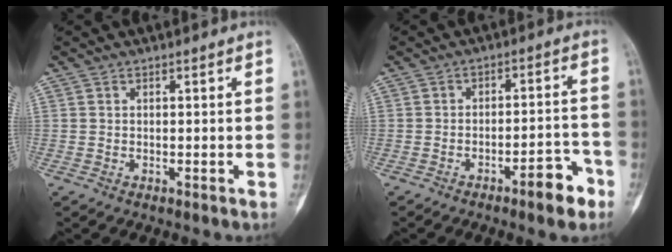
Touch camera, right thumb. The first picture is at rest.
{"total": 7.2, "force": [-4.4, 2.2, 5.2], "torque": [-0.059, 0.038, -0.059]}